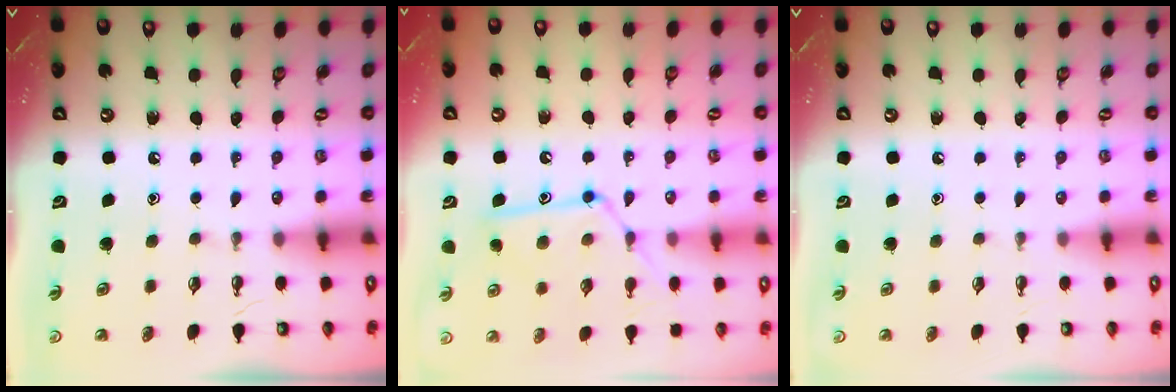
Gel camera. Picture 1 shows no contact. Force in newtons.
{"total": 14.0, "press": 13.9, "slide": 1.2}
{"total": 0.0}